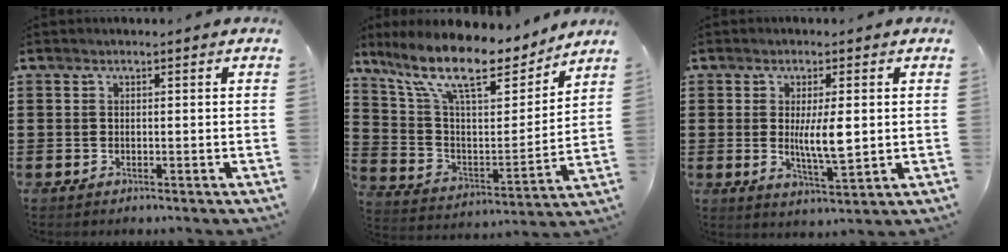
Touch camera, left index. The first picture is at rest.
{"total": 13.6, "force": [10.4, 3.5, 8.1], "torque": [-0.190, -0.060, 0.176]}
{"total": 6.4, "force": [0.4, 1.6, 6.2], "torque": [-0.121, -0.008, -0.001]}